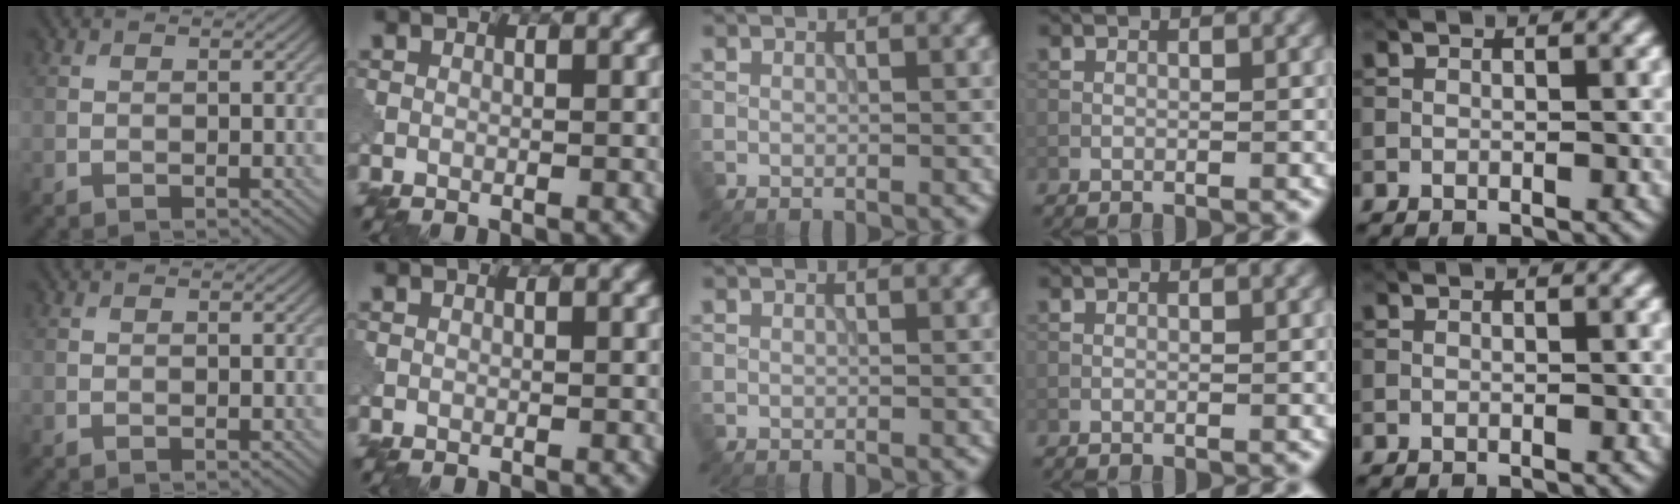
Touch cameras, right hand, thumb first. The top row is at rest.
{}